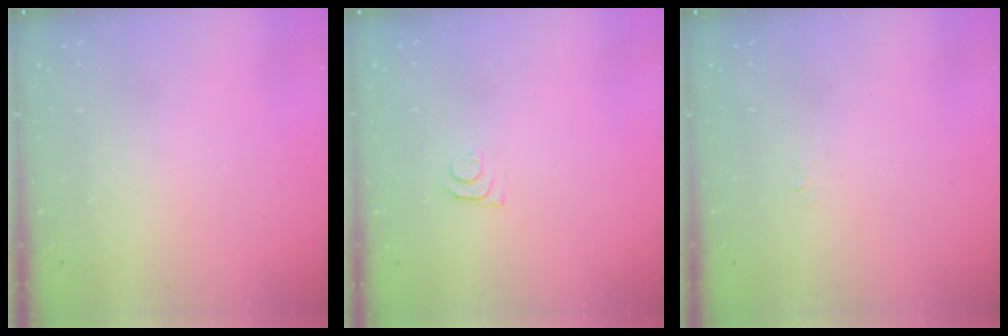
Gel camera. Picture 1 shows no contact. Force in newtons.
{"total": 4.4, "press": 4.4, "slide": 0.6}
{"total": 2.5, "press": 2.5, "slide": 0.3}